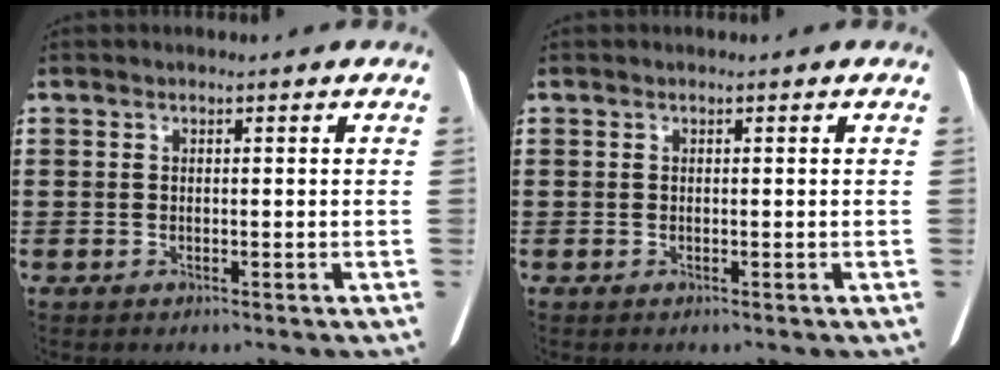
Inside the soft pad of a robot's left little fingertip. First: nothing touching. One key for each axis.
{"total": 0.0}